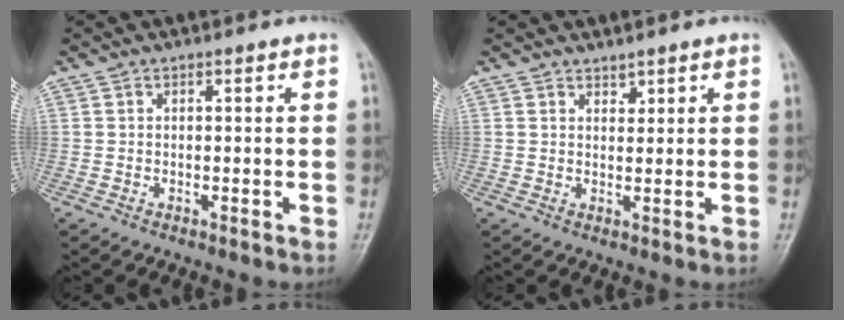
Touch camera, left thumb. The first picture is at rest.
{"total": 1.5, "force": [1.3, 0.7, 0.4], "torque": [0.007, -0.010, 0.021]}